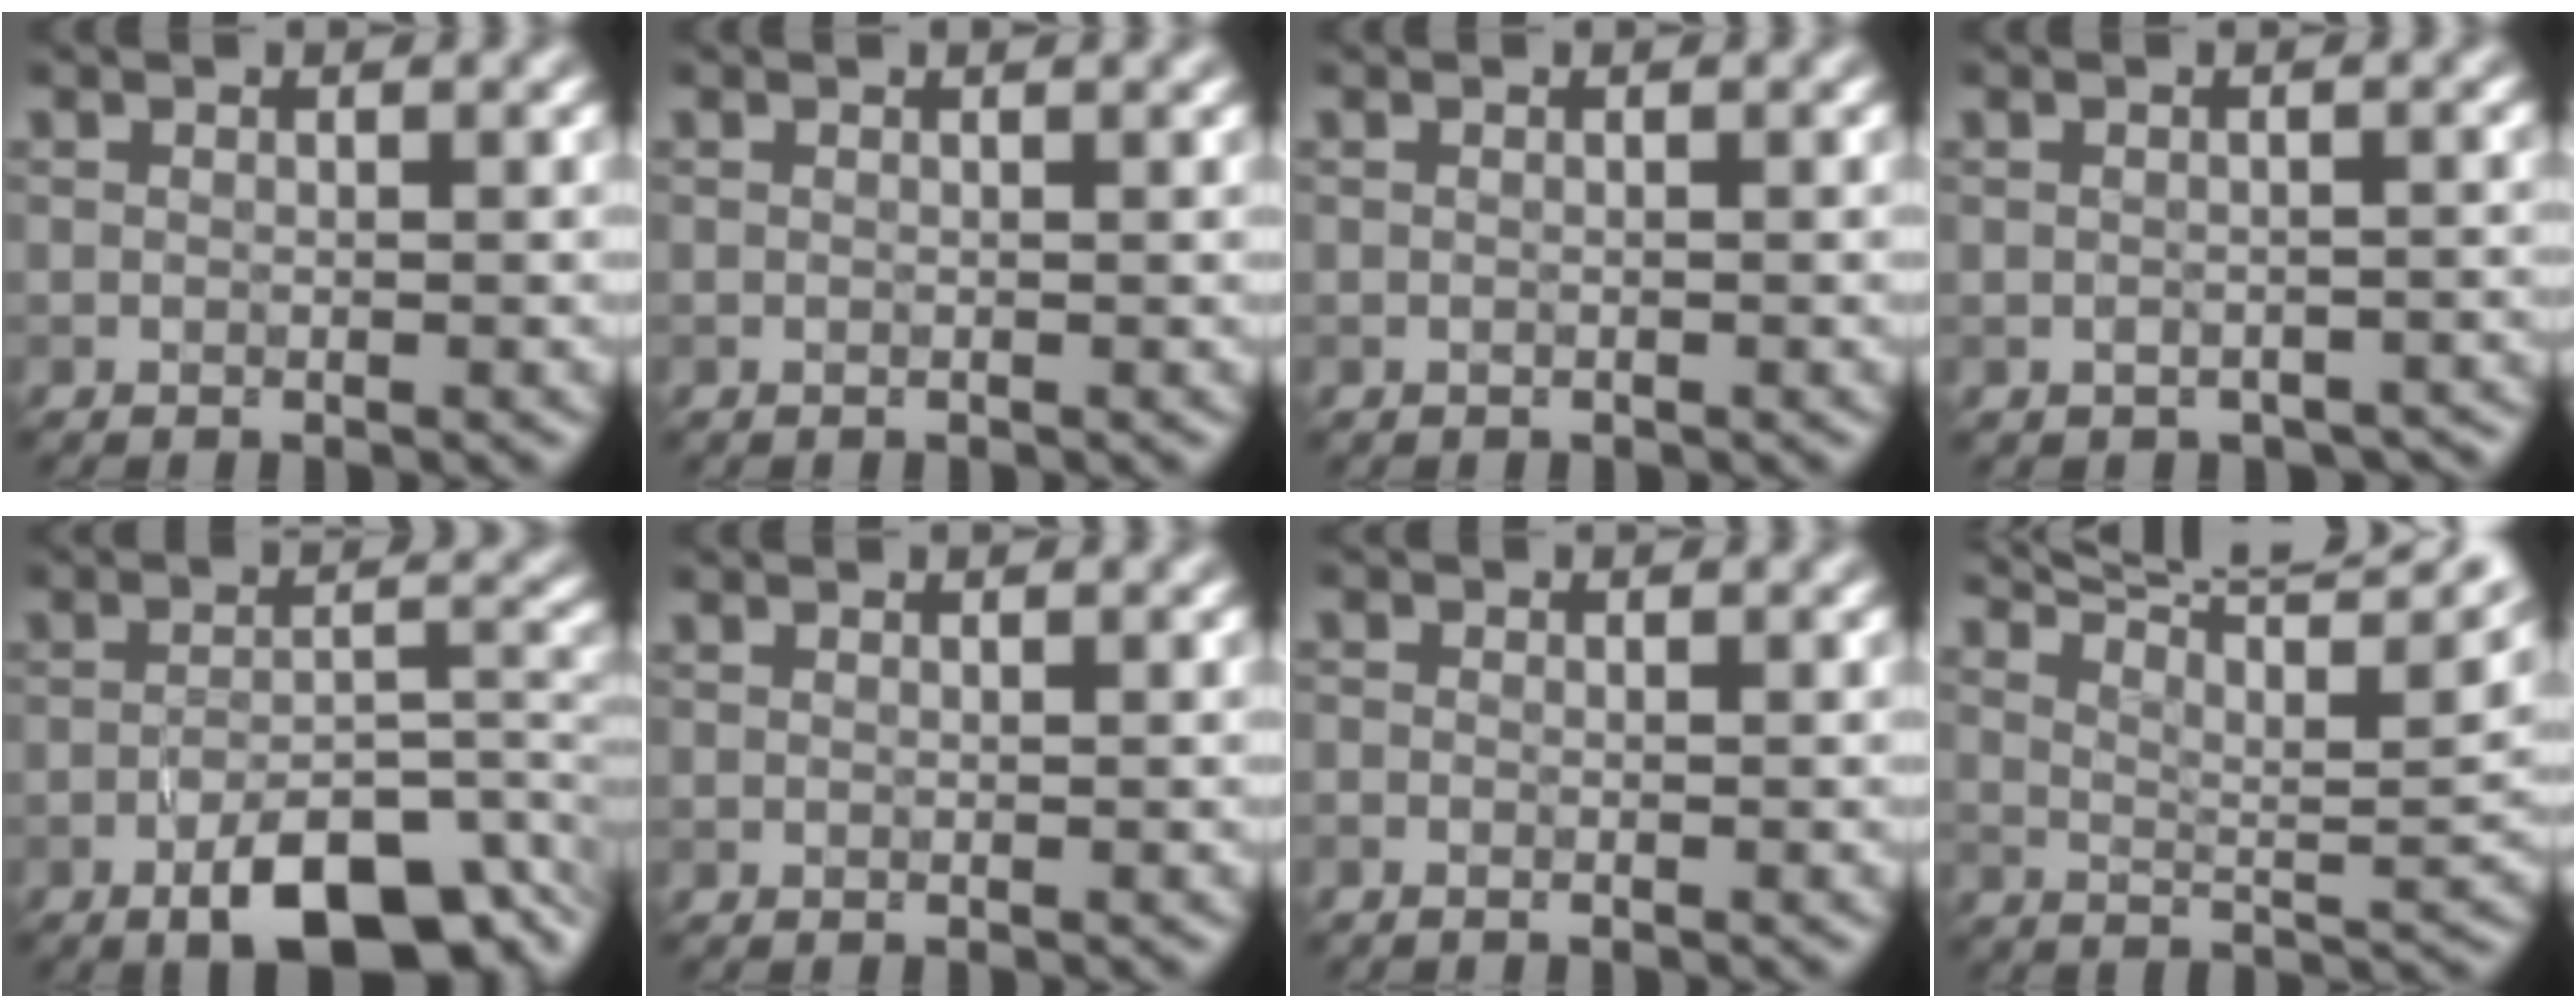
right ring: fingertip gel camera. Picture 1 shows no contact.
{"total": 0.5, "force": [0.4, 0.1, 0.3], "torque": [-0.002, 0.002, 0.004]}
{"total": 0.0}
{"total": 2.3, "force": [-1.6, 1.5, 0.8], "torque": [-0.003, -0.012, -0.017]}
{"total": 8.3, "force": [-4.7, 3.0, 6.2], "torque": [-0.094, 0.004, -0.076]}
{"total": 0.0}
{"total": 0.9, "force": [-0.7, 0.5, 0.3], "torque": [-0.003, -0.002, -0.016]}
{"total": 13.2, "force": [10.8, 2.9, 7.0], "torque": [-0.105, 0.016, 0.130]}